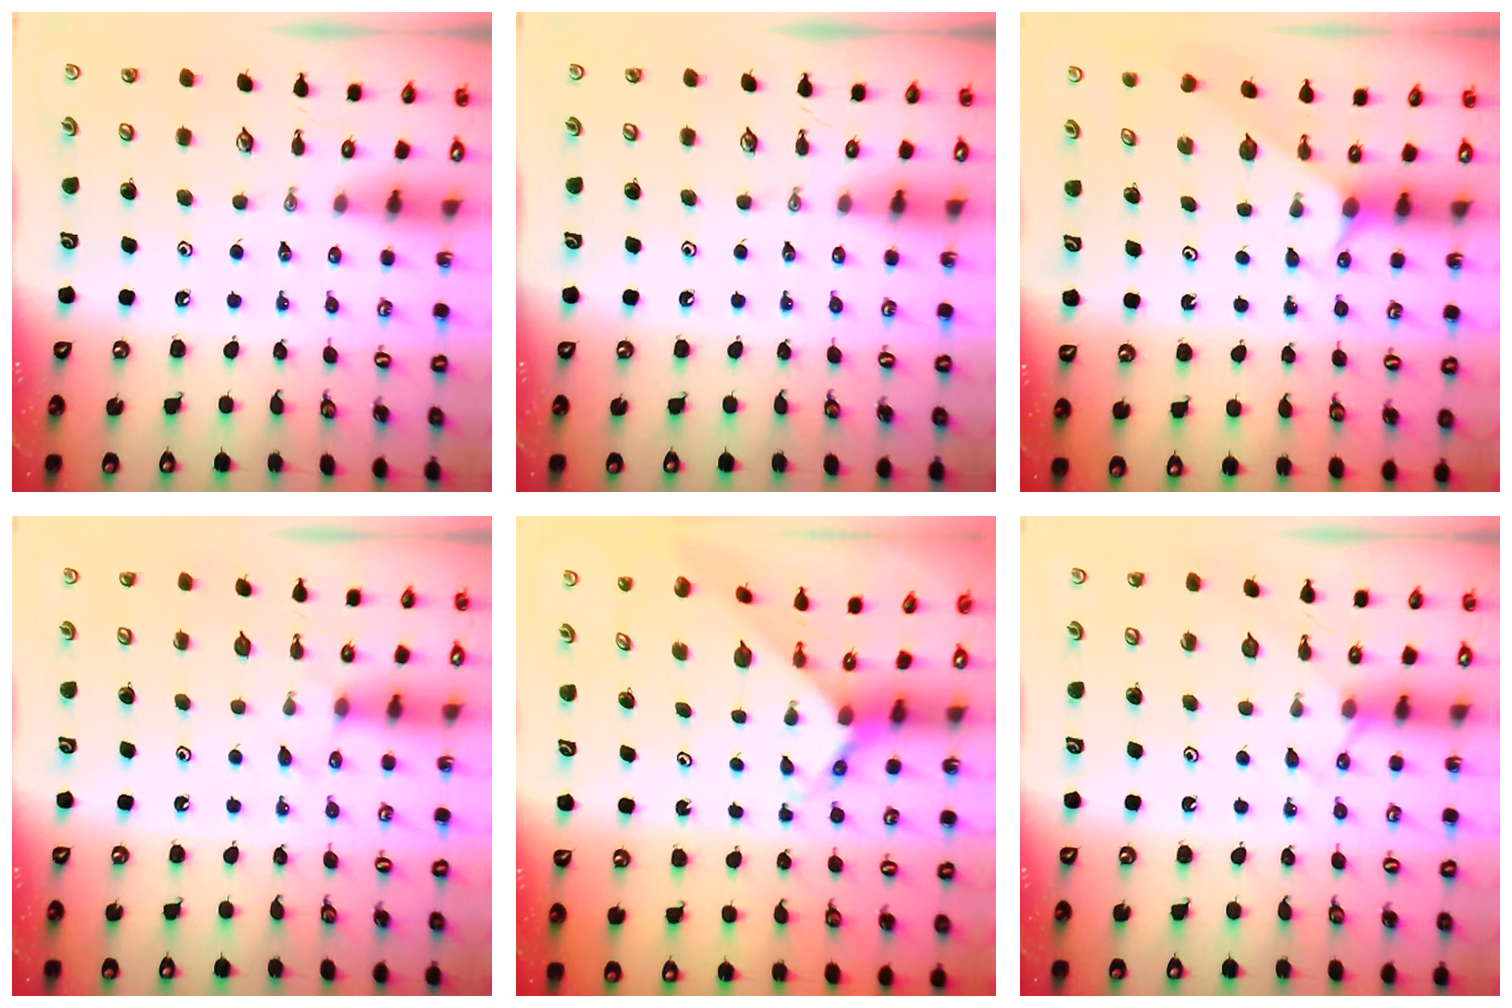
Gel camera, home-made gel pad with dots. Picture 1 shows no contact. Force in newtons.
{"total": 0.0}
{"total": 2.0, "press": 2.0, "slide": 0.3}
{"total": 5.6, "press": 5.6, "slide": 0.5}
{"total": 3.4, "press": 3.4, "slide": 0.3}
{"total": 5.2, "press": 5.2, "slide": 0.6}